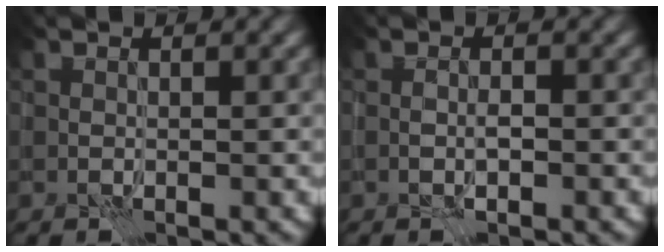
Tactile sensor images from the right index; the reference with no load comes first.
{"total": 1.3, "force": [-0.6, 0.4, 1.0], "torque": [-0.020, 0.004, -0.013]}